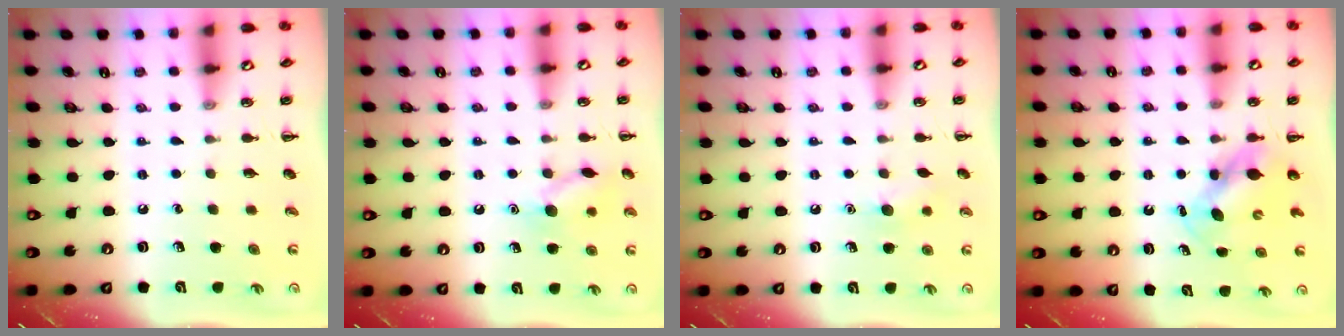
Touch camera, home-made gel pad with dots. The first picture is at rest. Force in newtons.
{"total": 9.8, "press": 9.8, "slide": 0.5}
{"total": 6.2, "press": 6.0, "slide": 1.5}
{"total": 6.0, "press": 5.9, "slide": 1.0}